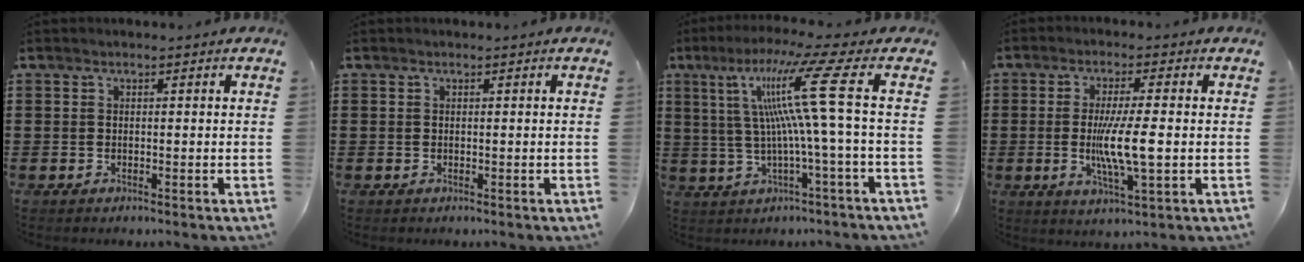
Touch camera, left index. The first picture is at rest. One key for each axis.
{"total": 0.0}
{"total": 13.2, "fx": 2.6, "fy": -0.8, "fz": 13.0, "tx": -0.270, "ty": -0.007, "tz": 0.022}
{"total": 7.5, "fx": -0.6, "fy": 0.9, "fz": 7.4, "tx": -0.142, "ty": -0.010, "tz": -0.017}